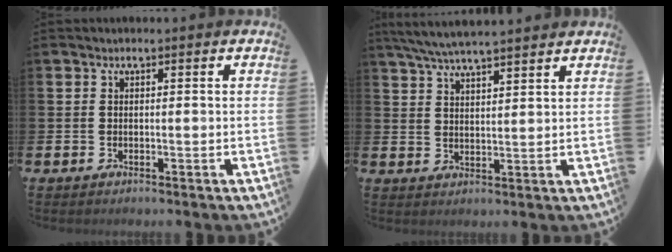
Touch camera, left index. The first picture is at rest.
{"total": 5.7, "force": [5.4, 0.3, 1.7], "torque": [-0.053, -0.018, 0.099]}